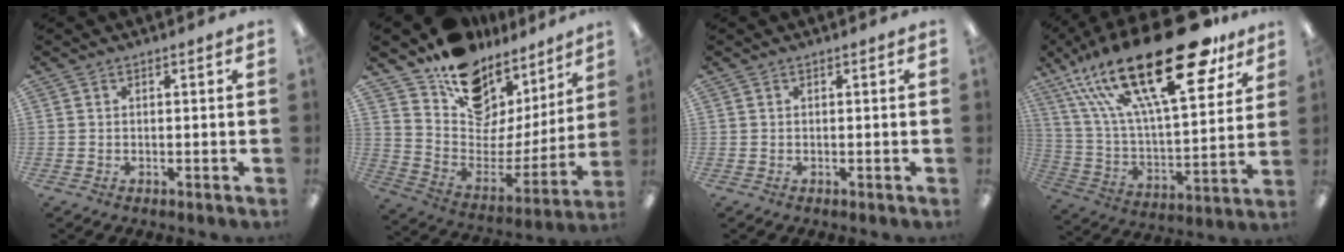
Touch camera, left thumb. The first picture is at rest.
{"total": 13.4, "force": [10.2, 7.8, 3.7], "torque": [-0.063, -0.101, 0.181]}
{"total": 0.0}
{"total": 33.7, "force": [19.1, 12.5, 24.8], "torque": [-0.446, -0.111, 0.314]}